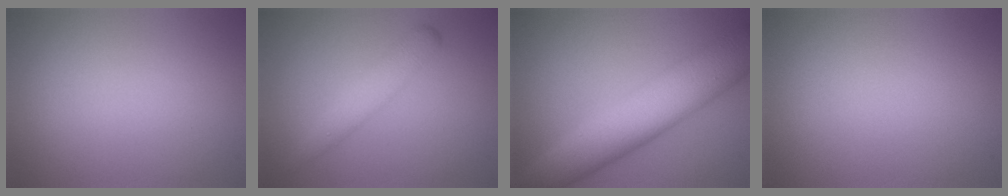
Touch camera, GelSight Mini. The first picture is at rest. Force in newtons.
{"total": 2.5, "press": 2.5, "slide": 0.1}
{"total": 8.6, "press": 8.6, "slide": 0.2}
{"total": 0.0}